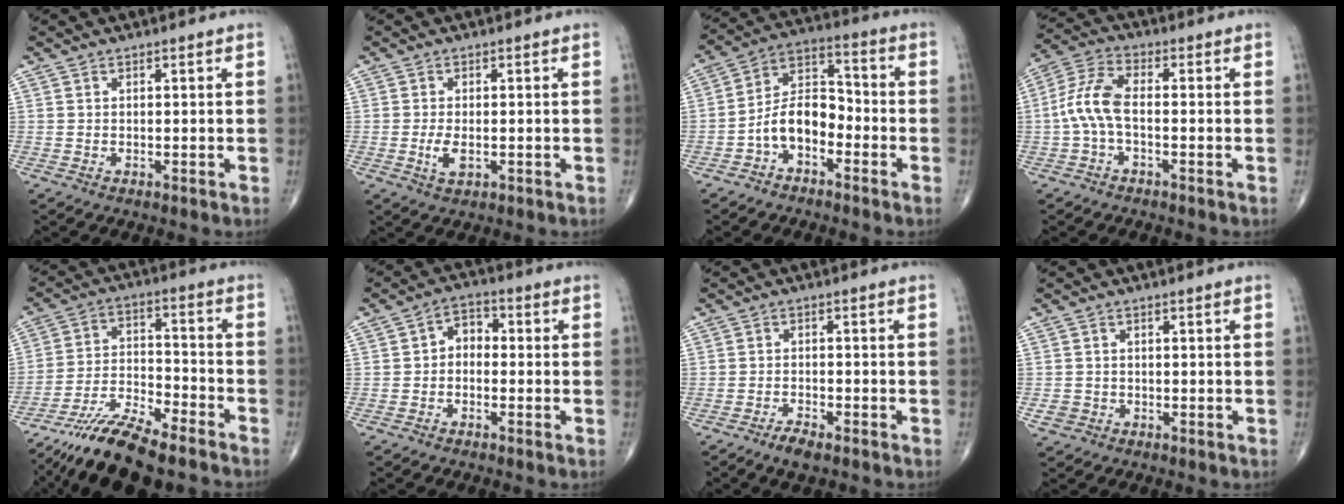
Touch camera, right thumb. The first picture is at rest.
{"total": 3.2, "force": [-0.7, 1.5, 2.7], "torque": [-0.054, -0.003, -0.013]}
{"total": 9.7, "force": [-3.9, 5.8, 6.6], "torque": [-0.103, 0.057, -0.084]}
{"total": 7.4, "force": [-1.3, 3.2, 6.6], "torque": [-0.151, 0.025, -0.035]}
{"total": 14.9, "force": [-11.8, 3.7, 8.2], "torque": [-0.144, 0.065, -0.209]}
{"total": 4.3, "force": [-0.7, 3.2, 2.8], "torque": [-0.028, 0.022, -0.028]}
{"total": 3.2, "force": [-2.4, 0.9, 1.9], "torque": [-0.040, 0.010, -0.045]}
{"total": 1.9, "force": [-0.8, 1.7, 0.5], "torque": [-0.007, 0.007, -0.013]}